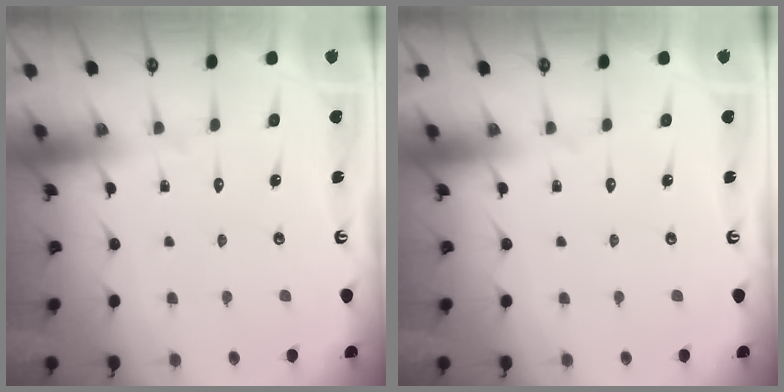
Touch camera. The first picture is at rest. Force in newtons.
{"total": 0.0}